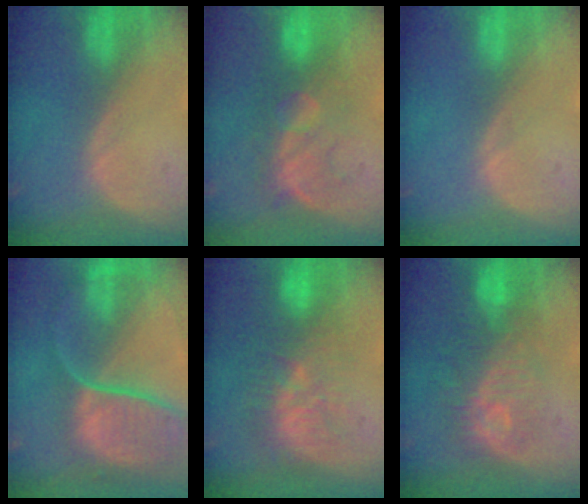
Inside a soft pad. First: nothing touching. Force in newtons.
{"total": 7.8, "press": 7.7, "slide": 1.5}
{"total": 0.0}
{"total": 11.6, "press": 9.6, "slide": 6.5}
{"total": 9.6, "press": 8.9, "slide": 3.6}
{"total": 9.7, "press": 8.9, "slide": 3.9}